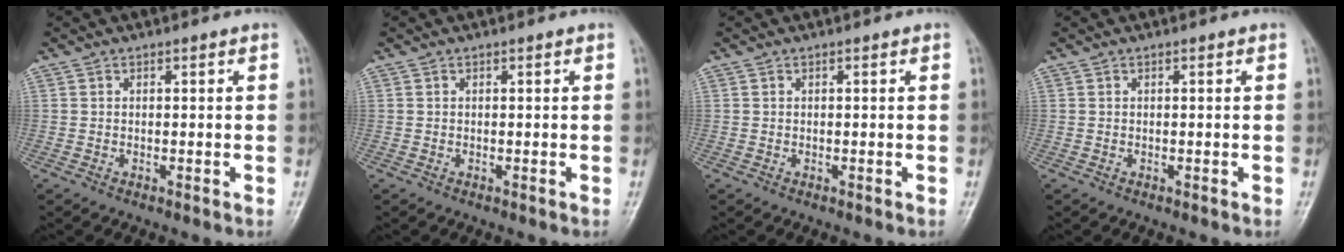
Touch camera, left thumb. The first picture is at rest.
{"total": 0.0}
{"total": 0.0}
{"total": 0.0}